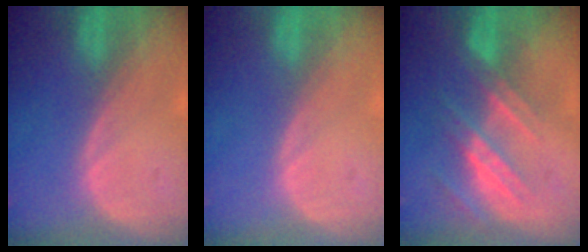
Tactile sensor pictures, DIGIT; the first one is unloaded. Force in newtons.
{"total": 0.0}
{"total": 7.4, "press": 6.5, "slide": 3.5}